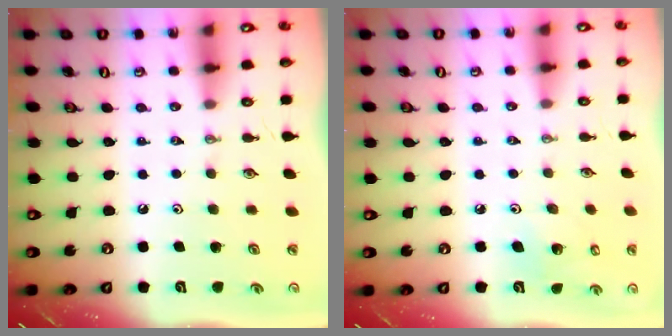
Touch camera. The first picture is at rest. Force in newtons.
{"total": 5.1, "press": 4.6, "slide": 2.1}